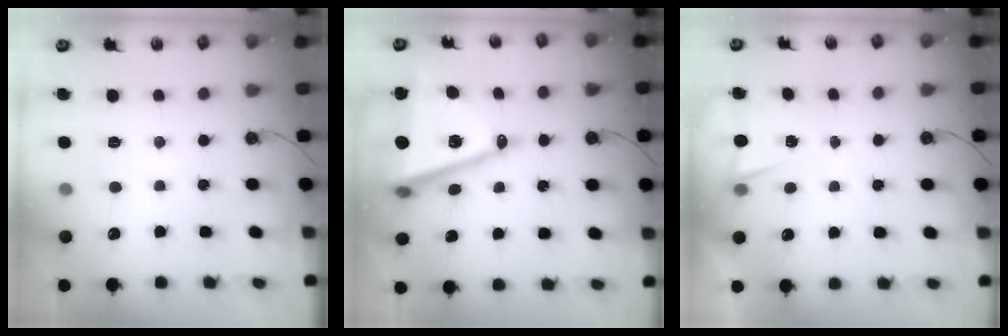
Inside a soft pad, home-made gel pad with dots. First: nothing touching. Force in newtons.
{"total": 18.0, "press": 17.6, "slide": 3.7}
{"total": 1.3, "press": 0.7, "slide": 1.1}